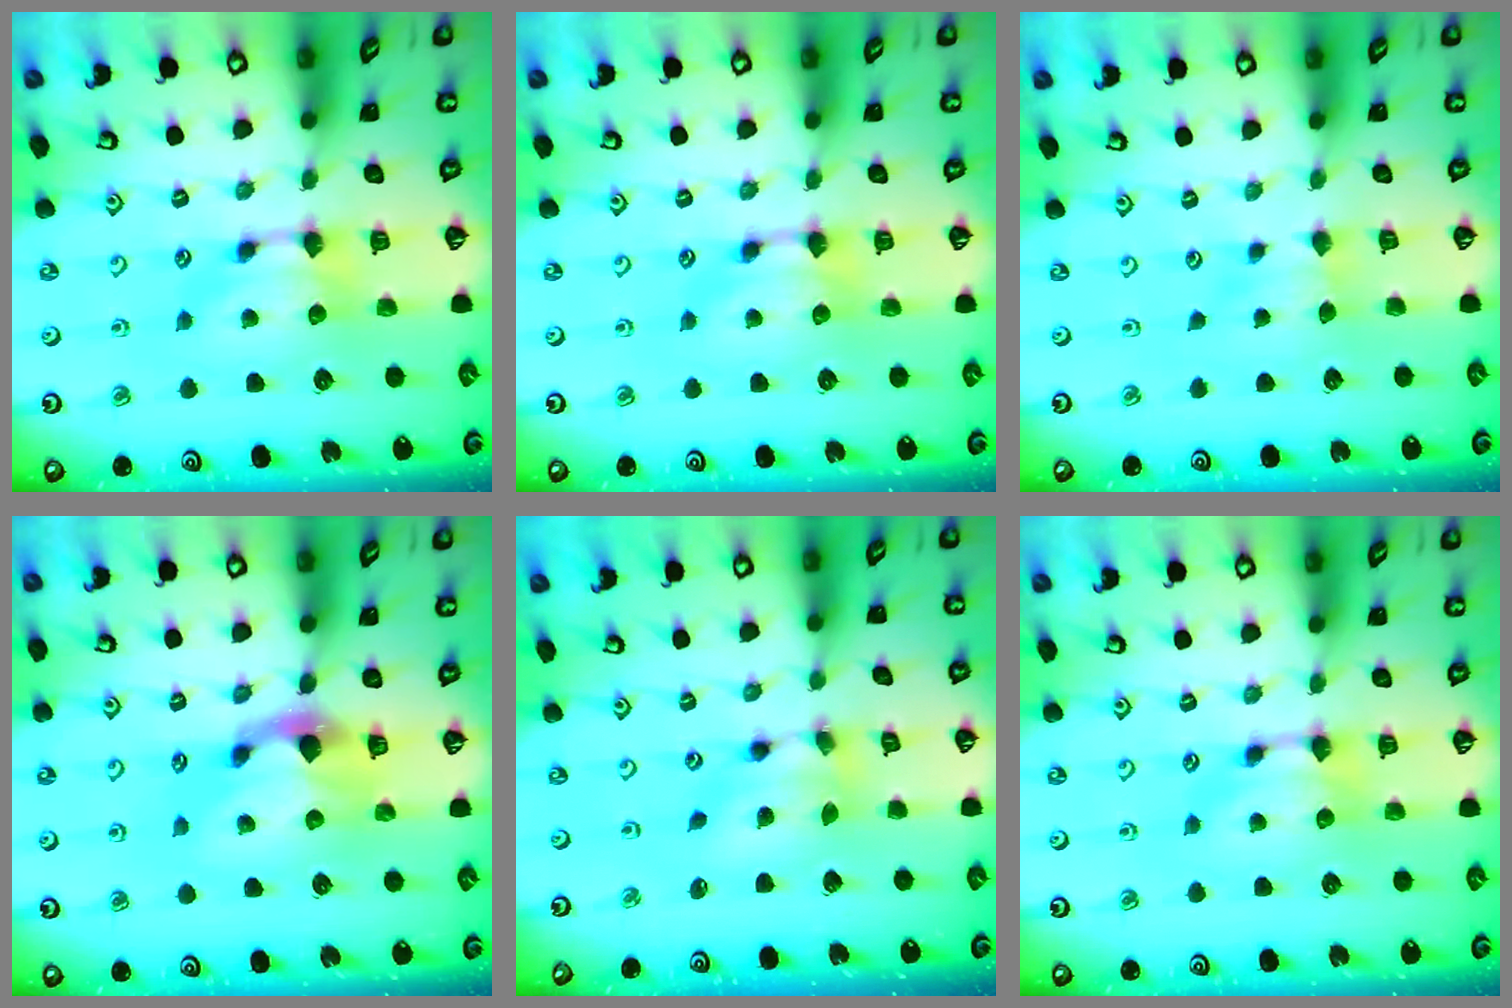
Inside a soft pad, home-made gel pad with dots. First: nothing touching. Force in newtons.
{"total": 0.0}
{"total": 2.5, "press": 2.5, "slide": 0.4}
{"total": 2.2, "press": 1.9, "slide": 1.2}
{"total": 5.0, "press": 4.6, "slide": 1.9}
{"total": 0.0}